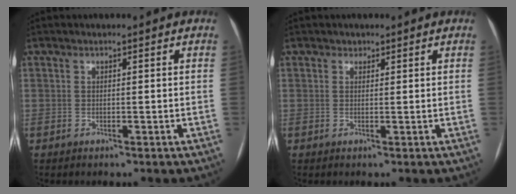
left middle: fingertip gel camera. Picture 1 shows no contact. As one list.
[{"total": 0.7, "force": [0.5, 0.5, 0.0], "torque": [0.002, -0.004, 0.005]}]